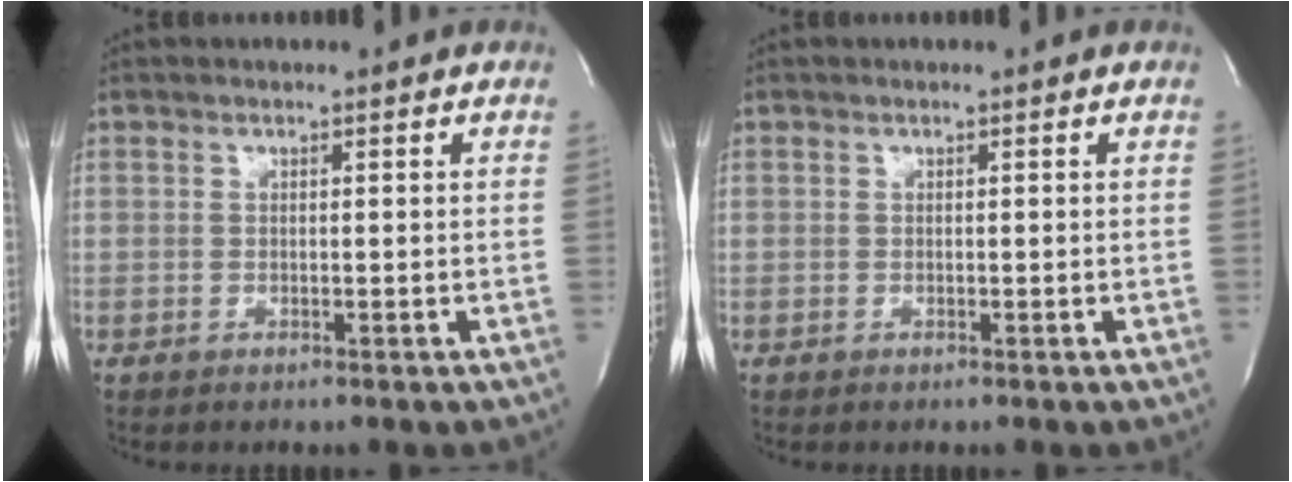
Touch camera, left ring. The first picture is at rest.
{"total": 0.0}